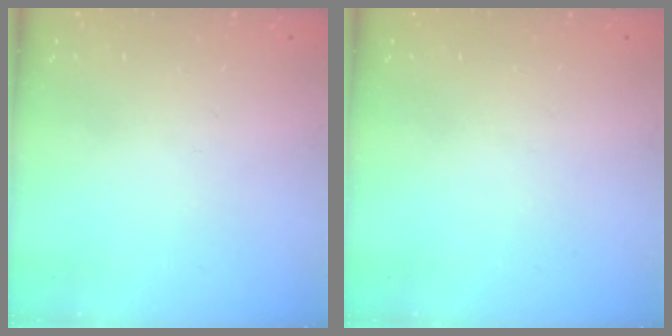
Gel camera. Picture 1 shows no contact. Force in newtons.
{"total": 0.0}